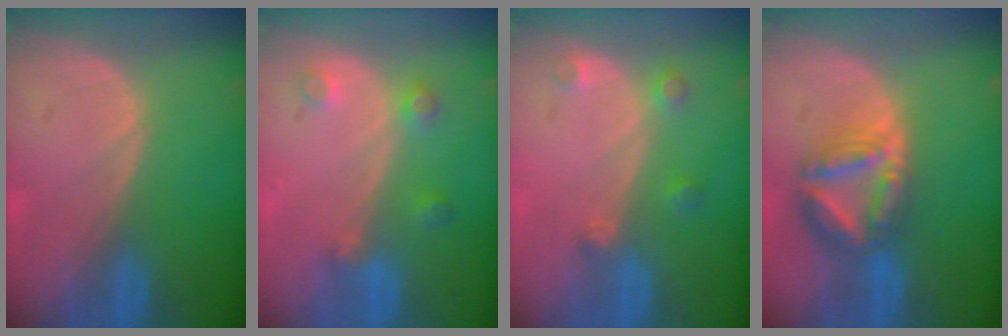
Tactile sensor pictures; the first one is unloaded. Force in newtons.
{"total": 3.6, "press": 3.3, "slide": 1.5}
{"total": 2.6, "press": 2.6, "slide": 0.4}
{"total": 8.2, "press": 7.1, "slide": 4.1}